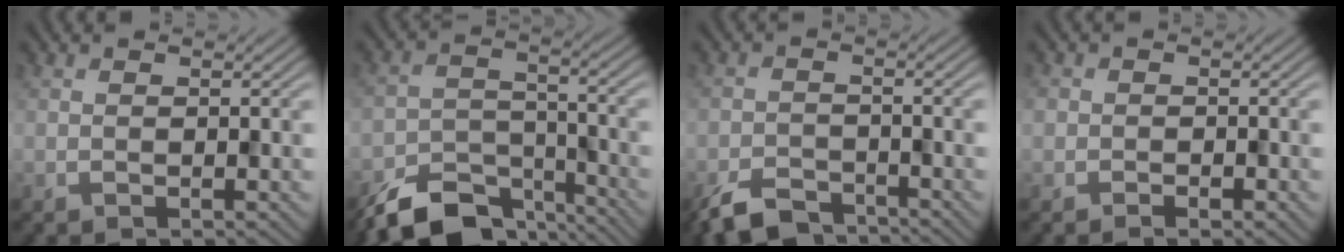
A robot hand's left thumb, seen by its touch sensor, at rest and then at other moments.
{"total": 10.3, "force": [-8.2, 4.5, 4.4], "torque": [-0.079, -0.016, -0.143]}
{"total": 5.5, "force": [-4.6, 2.2, 2.3], "torque": [-0.042, -0.007, -0.089]}
{"total": 1.8, "force": [-0.9, 1.3, 0.7], "torque": [-0.005, -0.004, -0.020]}